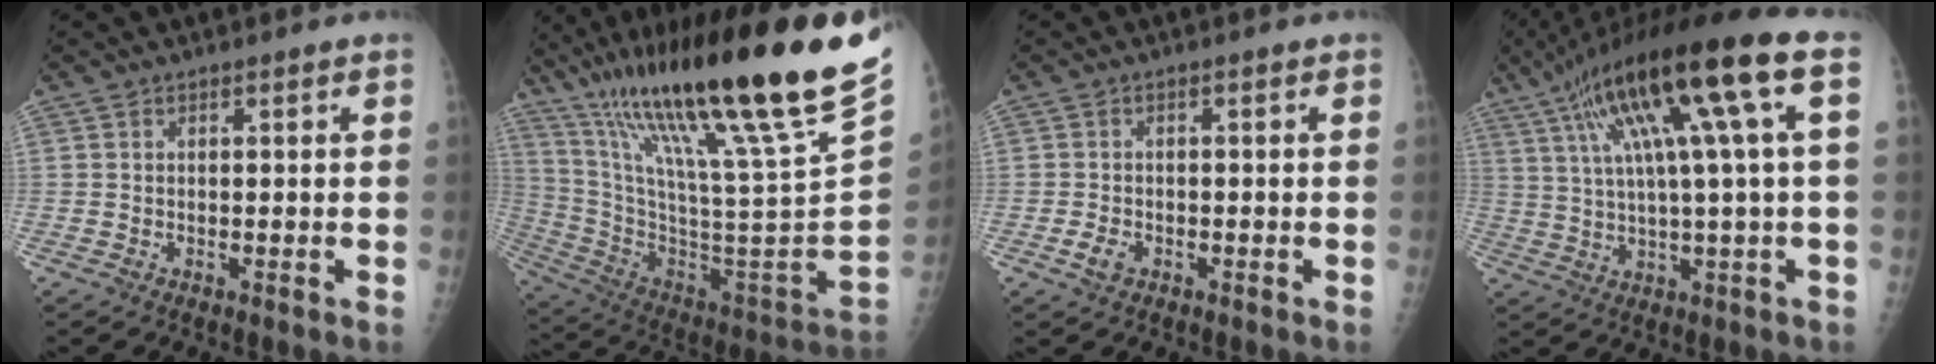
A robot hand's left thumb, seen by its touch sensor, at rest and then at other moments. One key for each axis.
{"total": 37.3, "fx": 25.4, "fy": 3.3, "fz": 27.0, "tx": -0.412, "ty": -0.110, "tz": 0.417}
{"total": 2.4, "fx": -1.1, "fy": 1.6, "fz": 1.4, "tx": -0.028, "ty": 0.001, "tz": -0.019}
{"total": 18.6, "fx": 6.5, "fy": 1.8, "fz": 17.4, "tx": -0.312, "ty": 0.027, "tz": 0.106}